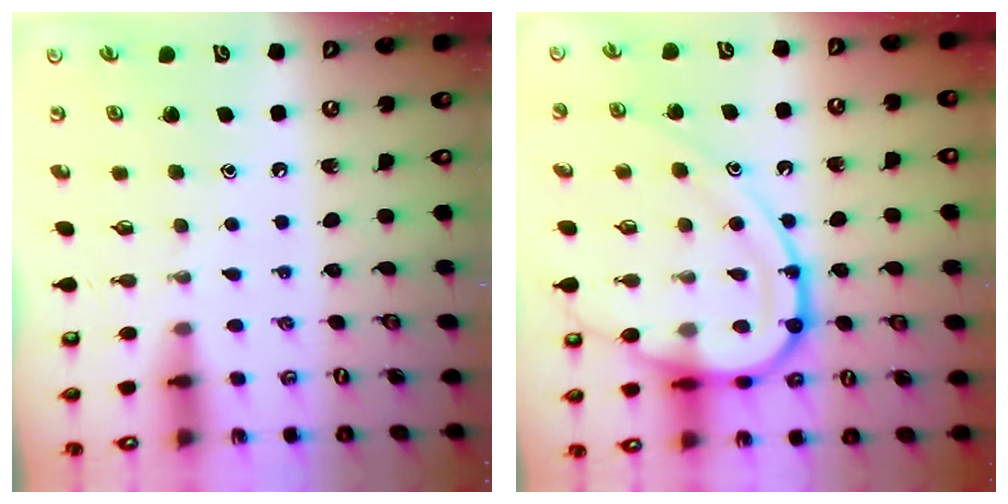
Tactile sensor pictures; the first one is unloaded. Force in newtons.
{"total": 16.7, "press": 16.6, "slide": 1.4}